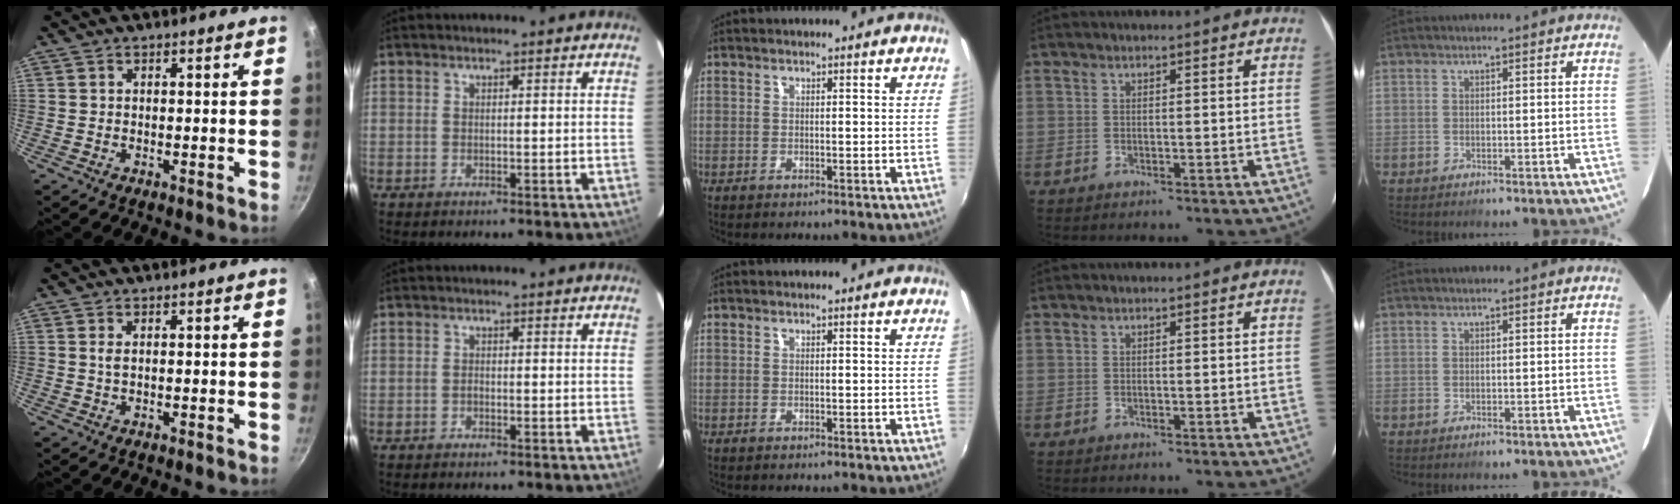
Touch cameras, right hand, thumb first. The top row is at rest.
{"thumb": {"total": 1.1, "force": [0.3, 0.5, 0.9], "torque": [-0.019, -0.001, 0.005]}, "index": {"total": 0.7, "force": [-0.4, 0.5, 0.3], "torque": [-0.004, 0.002, -0.009]}}